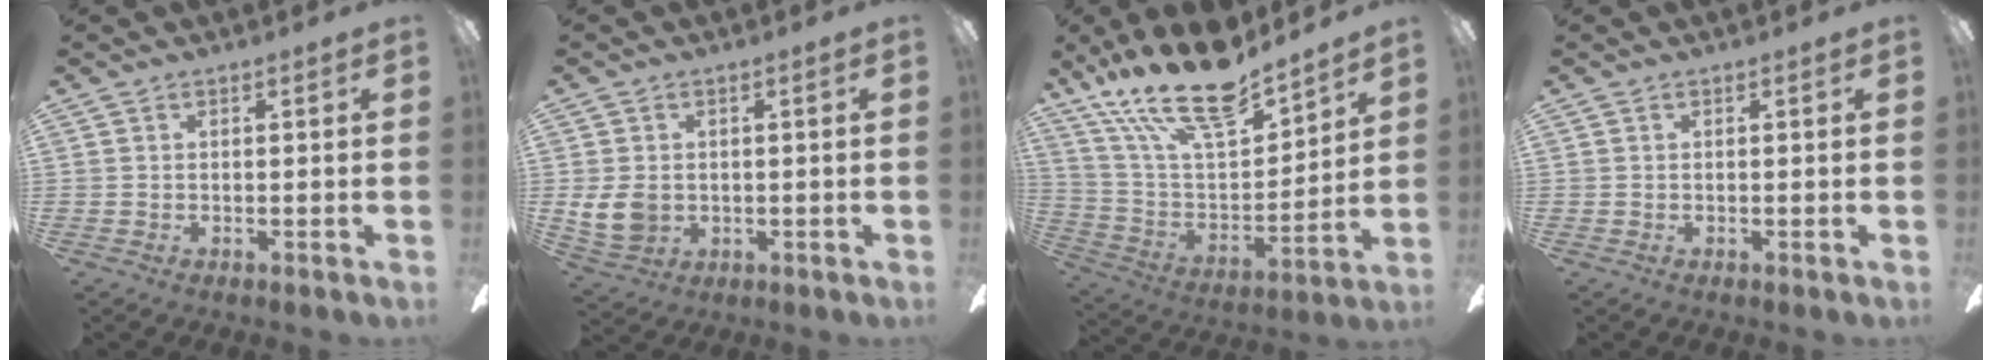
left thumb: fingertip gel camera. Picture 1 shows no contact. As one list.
[{"total": 6.4, "force": [0.4, 5.1, 3.8], "torque": [-0.096, 0.007, 0.010]}, {"total": 21.5, "force": [16.3, 7.1, 12.1], "torque": [-0.238, -0.104, 0.286]}, {"total": 0.0}]